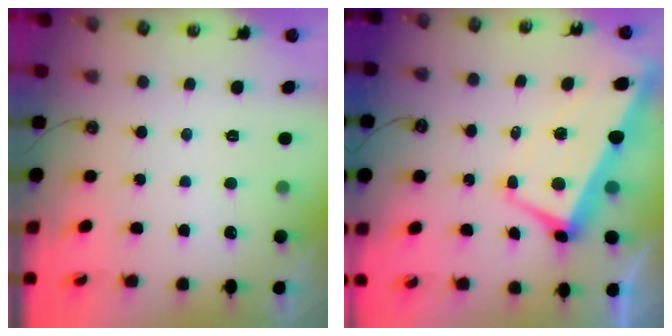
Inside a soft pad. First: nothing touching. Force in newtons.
{"total": 1.8, "press": 1.1, "slide": 1.3}